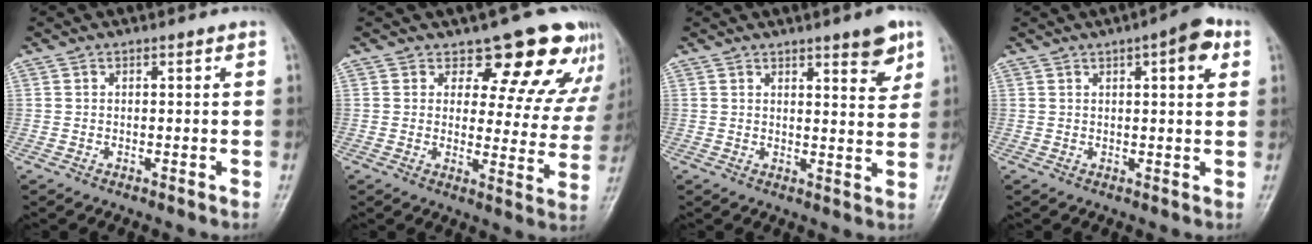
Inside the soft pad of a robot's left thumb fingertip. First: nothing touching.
{"total": 14.2, "force": [11.5, 6.6, 5.1], "torque": [0.005, -0.072, 0.115]}
{"total": 6.2, "force": [3.8, 1.5, 4.7], "torque": [-0.051, -0.023, 0.047]}
{"total": 6.3, "force": [2.7, 1.9, 5.4], "torque": [-0.060, -0.001, 0.029]}